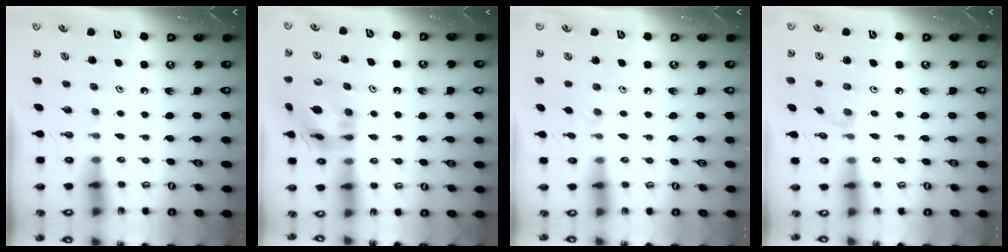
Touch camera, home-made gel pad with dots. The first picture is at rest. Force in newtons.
{"total": 14.0, "press": 13.9, "slide": 1.8}
{"total": 2.4, "press": 2.4, "slide": 0.5}
{"total": 1.9, "press": 1.9, "slide": 0.4}